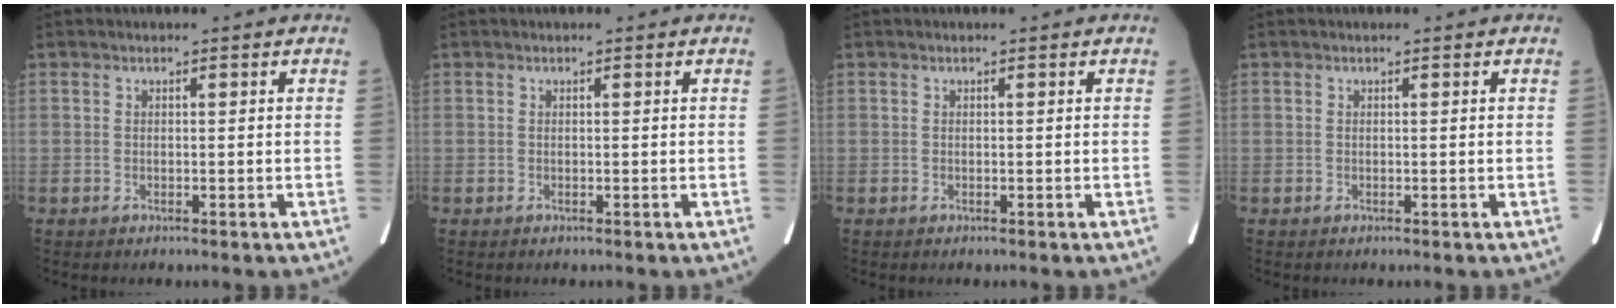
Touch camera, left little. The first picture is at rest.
{"total": 0.0}
{"total": 0.0}
{"total": 0.0}